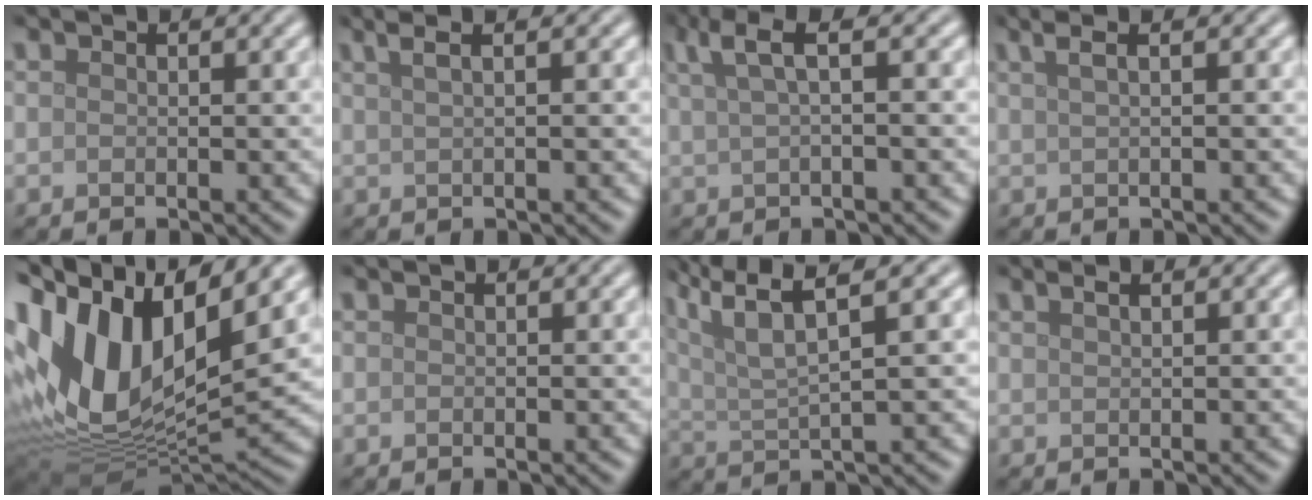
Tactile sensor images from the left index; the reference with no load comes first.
{"total": 4.2, "force": [2.2, 2.0, 2.9], "torque": [-0.025, 0.026, 0.007]}
{"total": 3.3, "force": [1.3, 0.8, 2.9], "torque": [-0.046, 0.008, 0.024]}
{"total": 3.7, "force": [1.8, 1.8, 2.7], "torque": [-0.022, 0.021, 0.000]}
{"total": 15.4, "force": [5.3, 8.3, 11.9], "torque": [-0.252, 0.023, 0.092]}
{"total": 0.0}
{"total": 6.7, "force": [3.4, 1.5, 5.5], "torque": [-0.103, 0.017, 0.067]}
{"total": 1.1, "force": [0.7, 0.3, 0.7], "torque": [-0.010, 0.001, 0.010]}